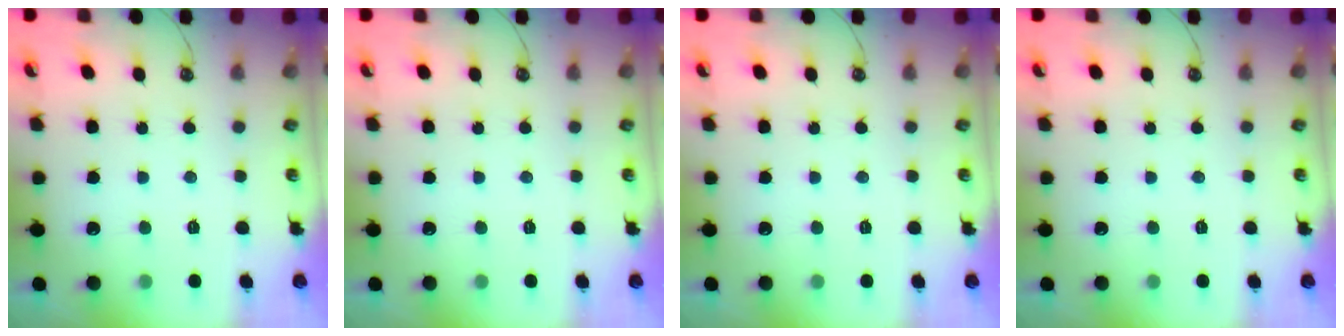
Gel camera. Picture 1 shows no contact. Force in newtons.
{"total": 0.0}
{"total": 0.0}
{"total": 0.0}